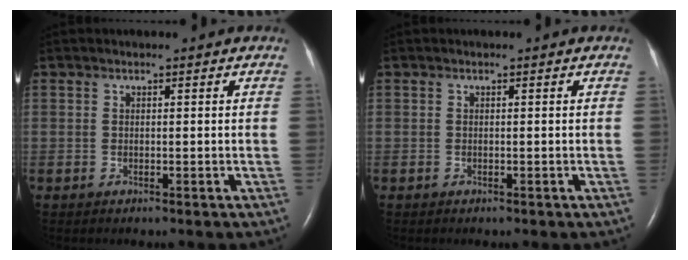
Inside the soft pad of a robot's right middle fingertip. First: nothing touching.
{"total": 0.0}